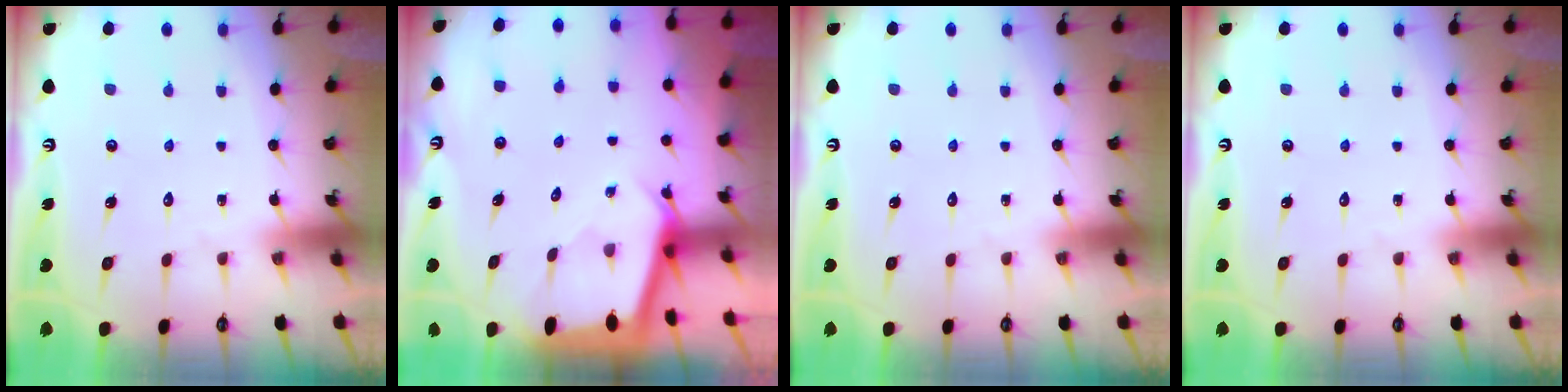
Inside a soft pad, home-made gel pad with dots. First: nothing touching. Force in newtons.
{"total": 2.3, "press": 2.3, "slide": 0.1}
{"total": 0.0}
{"total": 0.0}